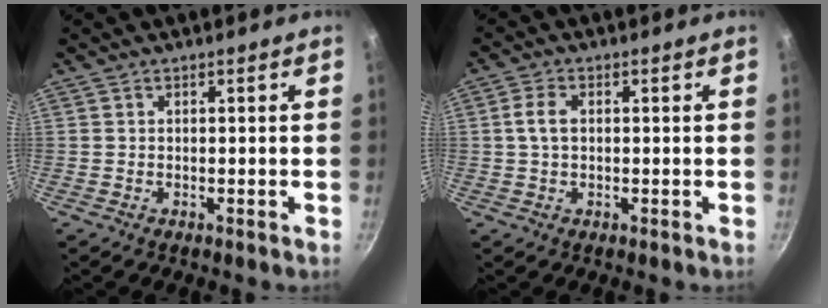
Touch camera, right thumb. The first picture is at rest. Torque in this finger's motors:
{"motor_torque": [-0.04, 0.25, 0.41, 0.24, 0.02]}